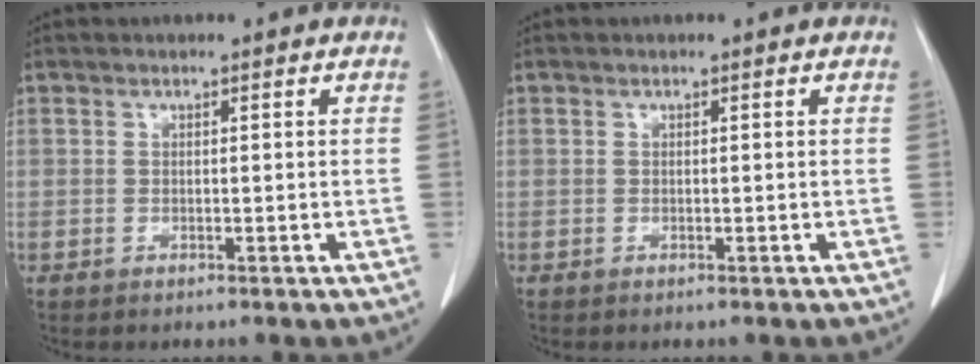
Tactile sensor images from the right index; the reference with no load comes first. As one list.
[{"total": 0.0}]